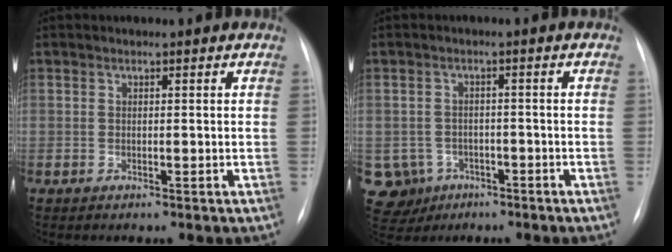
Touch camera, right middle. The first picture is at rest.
{"total": 6.9, "force": [-3.0, 6.2, 0.7], "torque": [-0.028, 0.005, -0.036]}